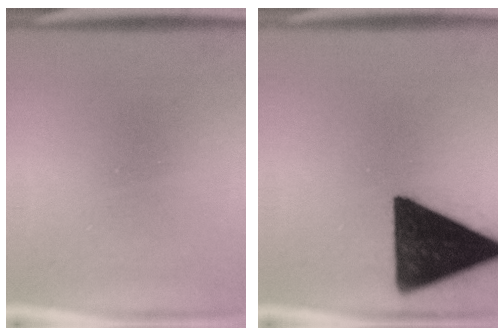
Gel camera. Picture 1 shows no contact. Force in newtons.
{"total": 18.4}